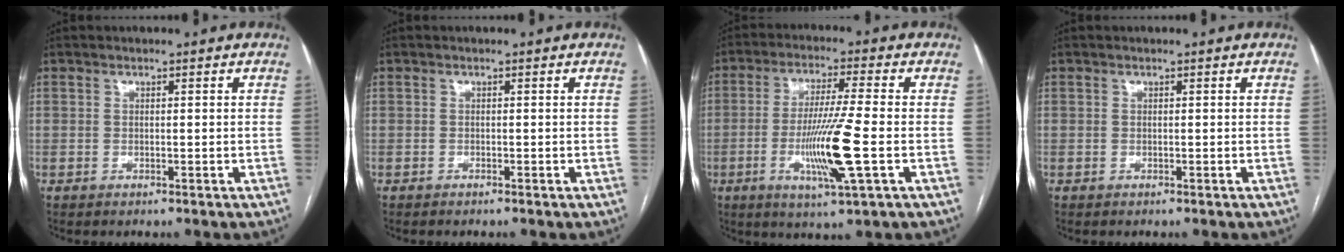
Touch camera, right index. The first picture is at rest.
{"total": 0.0}
{"total": 11.3, "force": [-2.9, -0.5, 10.9], "torque": [-0.214, -0.018, -0.055]}
{"total": 0.0}